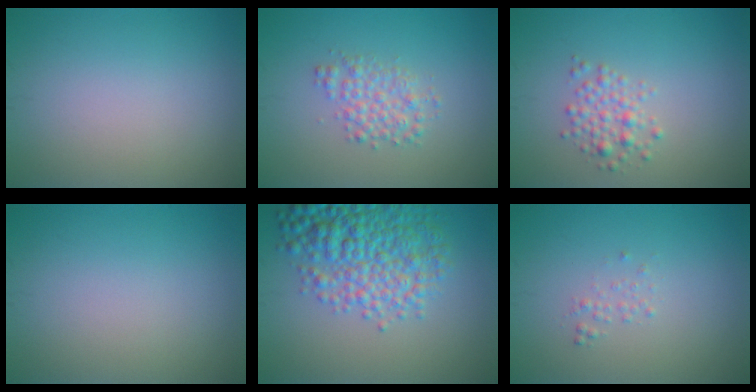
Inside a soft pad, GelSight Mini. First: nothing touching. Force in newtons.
{"total": 2.6, "press": 2.6, "slide": 0.0}
{"total": 2.1, "press": 2.1, "slide": 0.2}
{"total": 0.0}
{"total": 7.0, "press": 7.0, "slide": 0.2}
{"total": 0.7, "press": 0.7, "slide": 0.1}